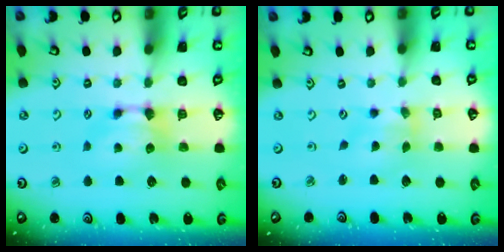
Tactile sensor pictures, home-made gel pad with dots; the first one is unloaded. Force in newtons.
{"total": 1.3, "press": 0.3, "slide": 1.2}